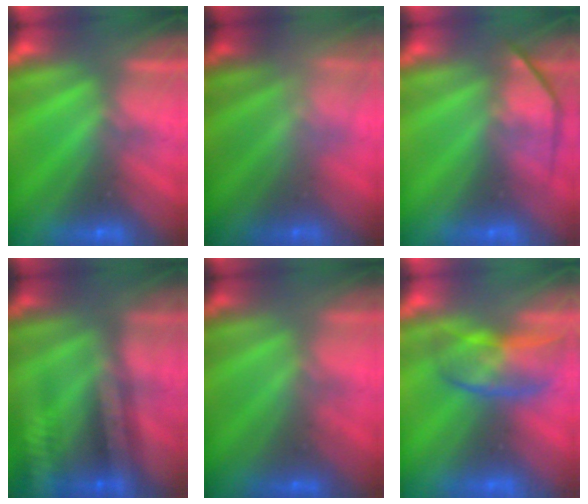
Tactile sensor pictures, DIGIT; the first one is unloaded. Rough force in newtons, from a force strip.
{"total": 2.3}
{"total": 4.4}
{"total": 2.4}
{"total": 1.2}
{"total": 2.7}